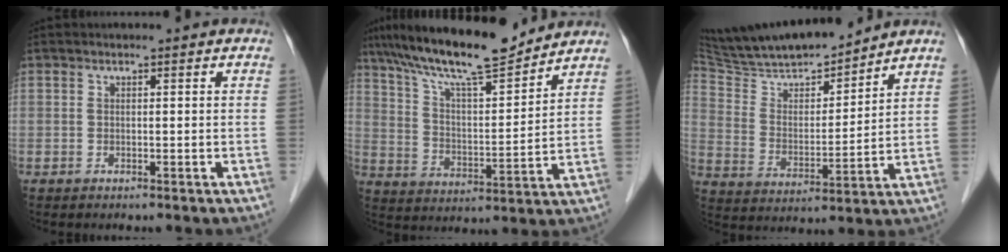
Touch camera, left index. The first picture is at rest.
{"total": 15.2, "force": [13.2, 1.4, 7.3], "torque": [-0.130, 0.004, 0.226]}
{"total": 16.7, "force": [15.3, 1.8, 6.2], "torque": [-0.115, 0.002, 0.274]}